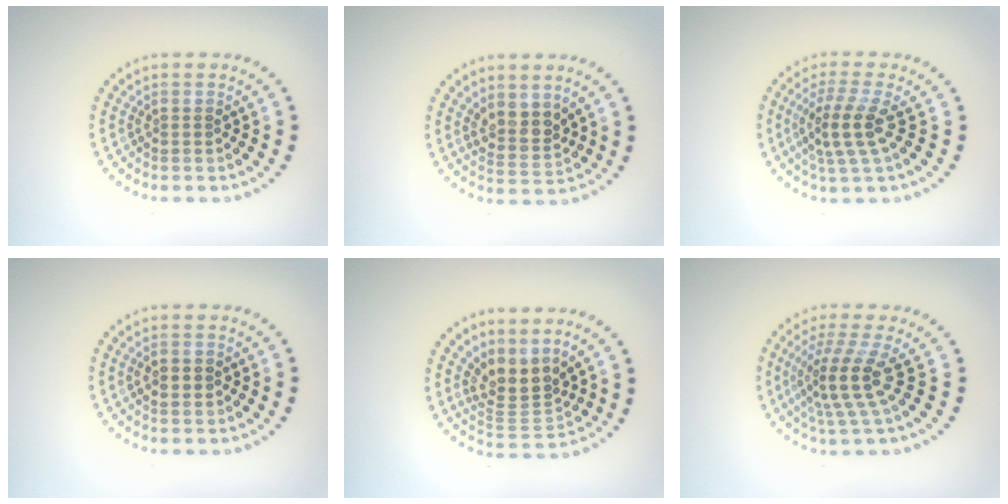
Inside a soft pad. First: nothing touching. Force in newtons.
{"total": 2.5, "press": 2.1, "slide": 1.4}
{"total": 3.6, "press": 3.0, "slide": 1.9}
{"total": 1.9, "press": 1.9, "slide": 0.1}
{"total": 3.4, "press": 2.6, "slide": 2.2}
{"total": 4.3, "press": 3.1, "slide": 3.0}